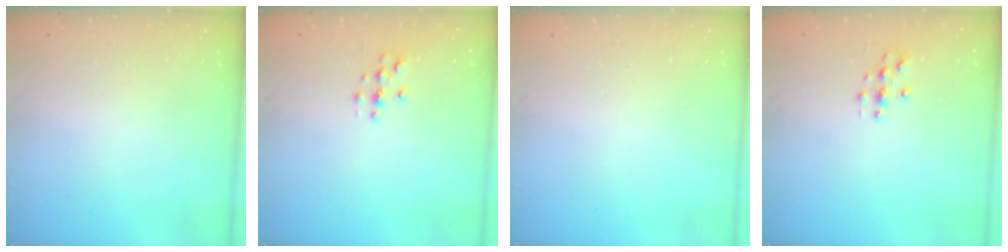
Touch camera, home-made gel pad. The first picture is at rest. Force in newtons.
{"total": 2.9, "press": 2.9, "slide": 0.3}
{"total": 0.0}
{"total": 2.8, "press": 2.8, "slide": 0.3}